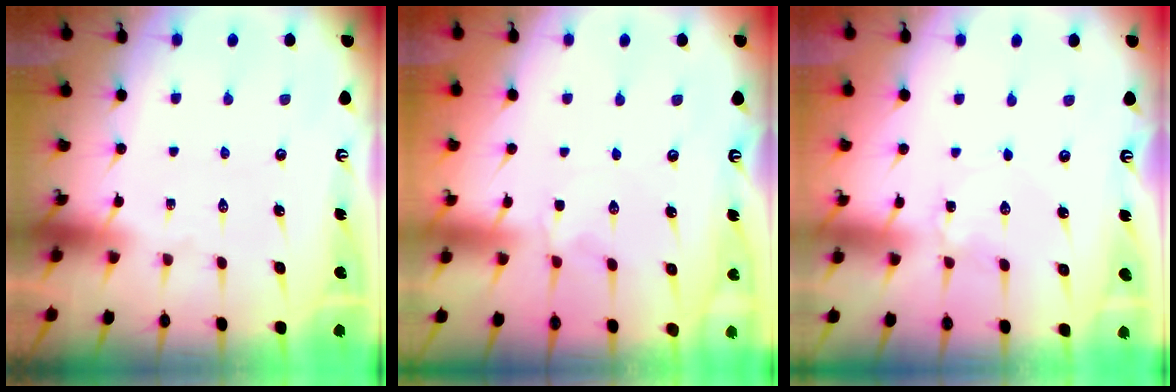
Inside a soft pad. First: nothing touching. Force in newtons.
{"total": 1.7, "press": 1.6, "slide": 0.5}
{"total": 1.2, "press": 1.1, "slide": 0.1}